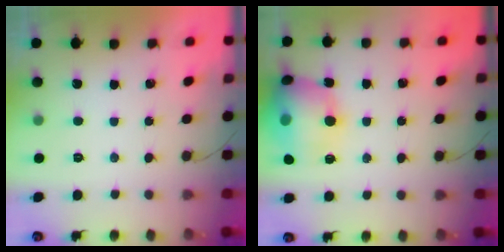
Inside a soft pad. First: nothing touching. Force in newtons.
{"total": 16.5, "press": 16.2, "slide": 3.3}